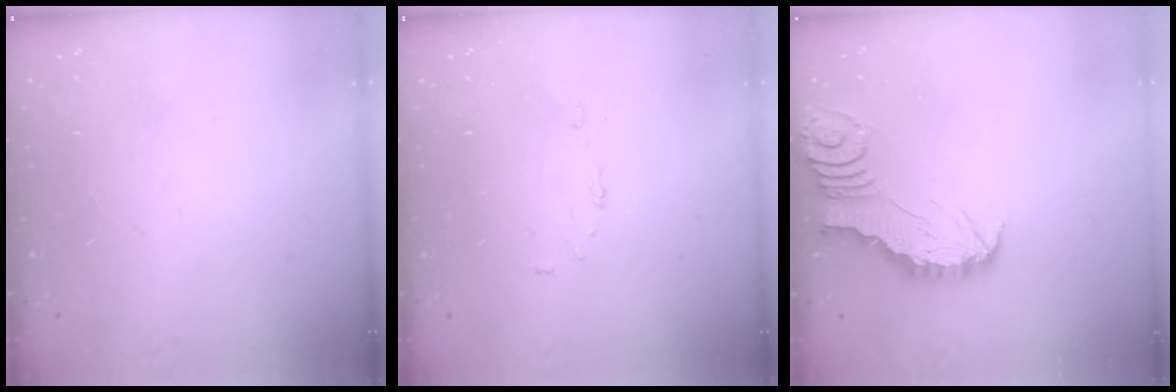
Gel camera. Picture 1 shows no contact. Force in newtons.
{"total": 5.9, "press": 5.9, "slide": 0.5}
{"total": 2.6, "press": 2.6, "slide": 0.2}